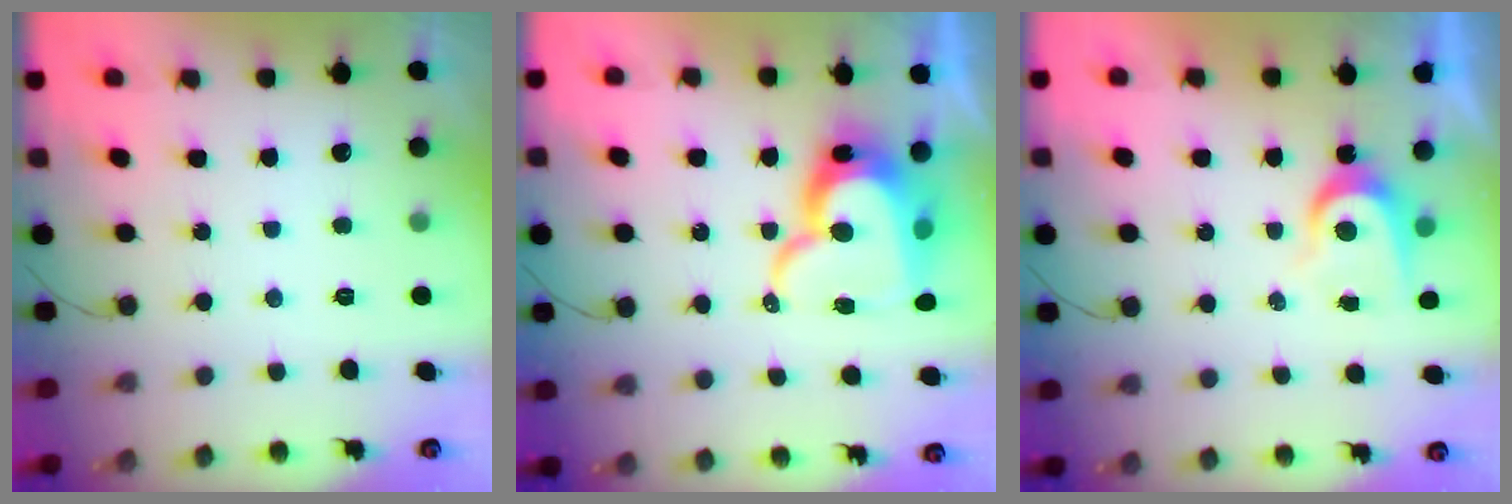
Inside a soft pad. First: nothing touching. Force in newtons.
{"total": 17.9, "press": 17.8, "slide": 1.8}
{"total": 5.8, "press": 5.8, "slide": 0.3}